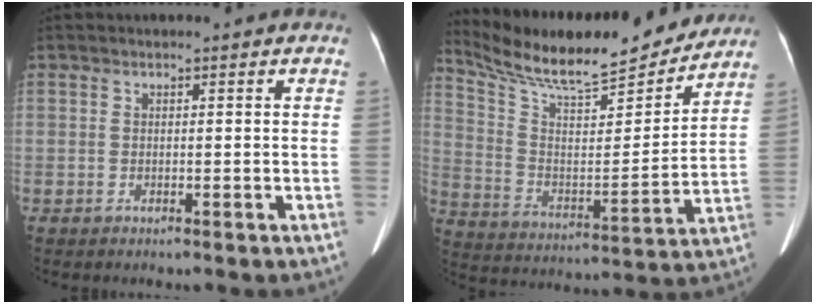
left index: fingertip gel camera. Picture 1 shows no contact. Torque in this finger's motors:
{"motor_torque": [0.89, -1.26, 0.05, 0.06]}